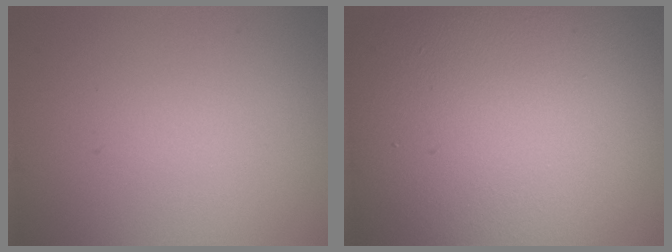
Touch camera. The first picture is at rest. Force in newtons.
{"total": 19.3, "press": 19.3, "slide": 0.6}